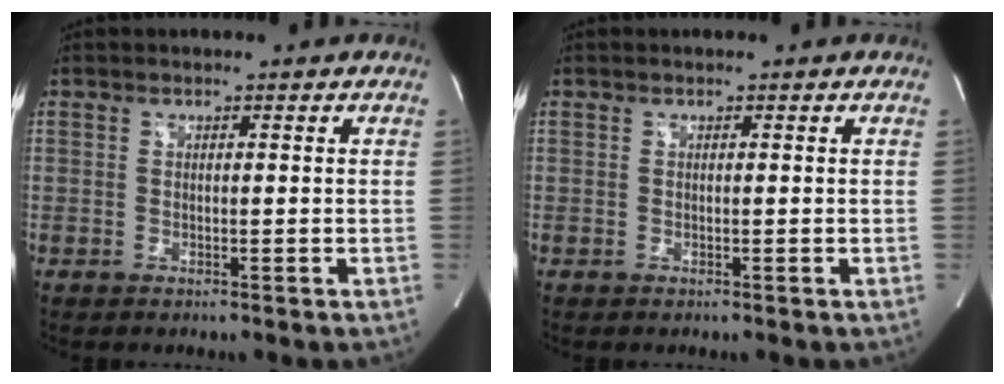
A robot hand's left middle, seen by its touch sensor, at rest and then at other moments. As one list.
[{"total": 0.0}]